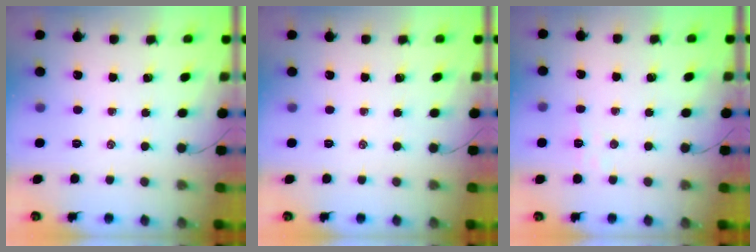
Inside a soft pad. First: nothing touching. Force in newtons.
{"total": 0.0}
{"total": 4.3, "press": 4.1, "slide": 1.0}